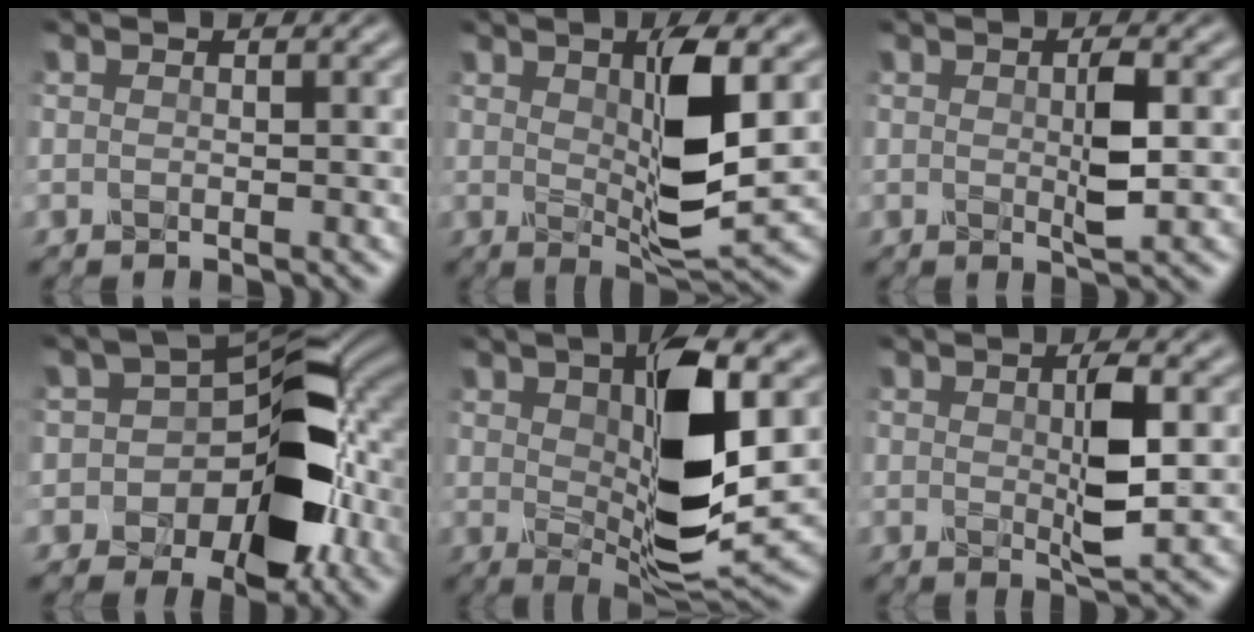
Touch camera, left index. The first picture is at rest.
{"total": 6.8, "force": [1.1, 1.6, 6.5], "torque": [-0.113, -0.013, 0.021]}
{"total": 2.9, "force": [0.2, 0.5, 2.9], "torque": [-0.053, -0.003, 0.003]}
{"total": 10.3, "force": [-3.1, 6.3, 7.5], "torque": [-0.087, 0.007, -0.060]}
{"total": 10.5, "force": [1.7, 3.5, 9.7], "torque": [-0.165, -0.008, 0.033]}
{"total": 4.1, "force": [0.4, 0.9, 4.0], "torque": [-0.071, -0.004, 0.009]}